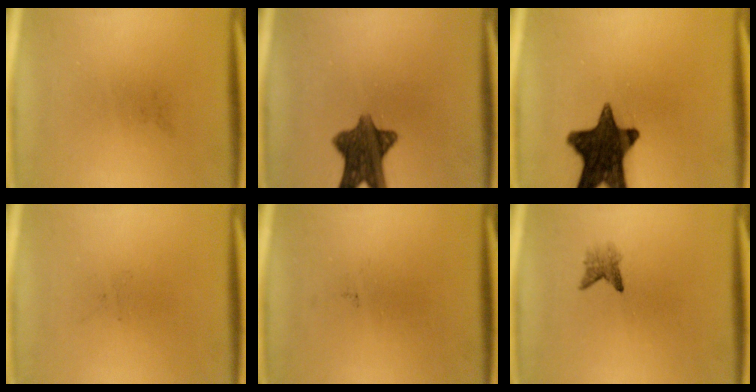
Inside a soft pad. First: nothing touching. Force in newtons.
{"total": 9.9}
{"total": 15.5}
{"total": 0.0}
{"total": 0.0}
{"total": 1.8}